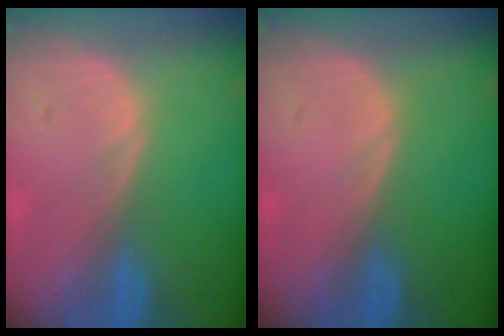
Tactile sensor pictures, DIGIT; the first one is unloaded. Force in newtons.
{"total": 0.0}